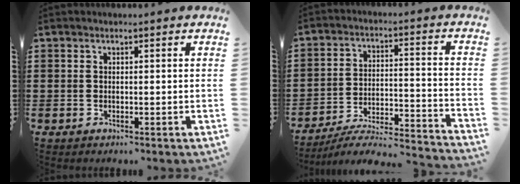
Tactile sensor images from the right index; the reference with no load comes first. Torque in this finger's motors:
{"motor_torque": [0.44, 1.13, -0.96, -0.21]}